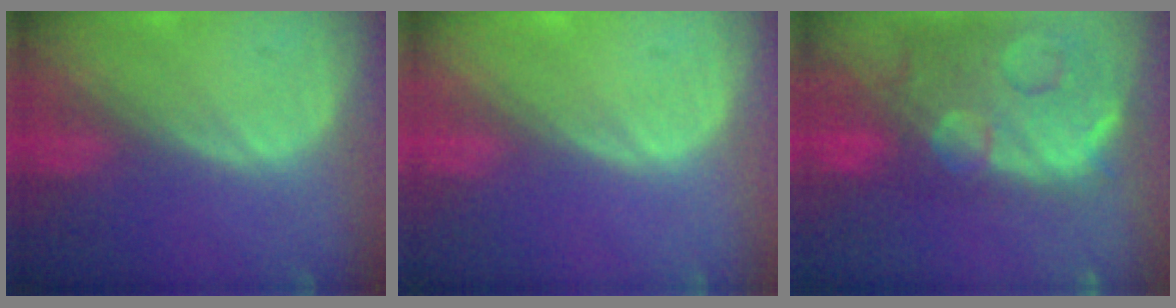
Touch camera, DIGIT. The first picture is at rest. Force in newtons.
{"total": 0.0}
{"total": 14.8, "press": 12.0, "slide": 8.7}